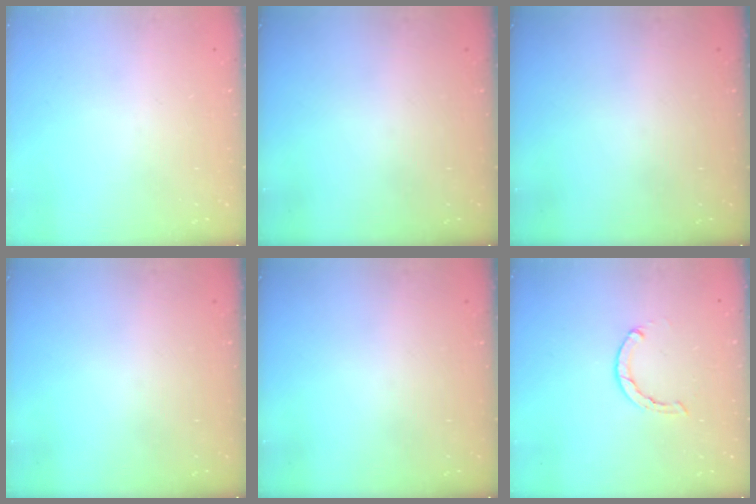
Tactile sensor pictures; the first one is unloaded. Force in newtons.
{"total": 0.0}
{"total": 0.0}
{"total": 0.0}
{"total": 0.0}
{"total": 1.5, "press": 1.5, "slide": 0.2}